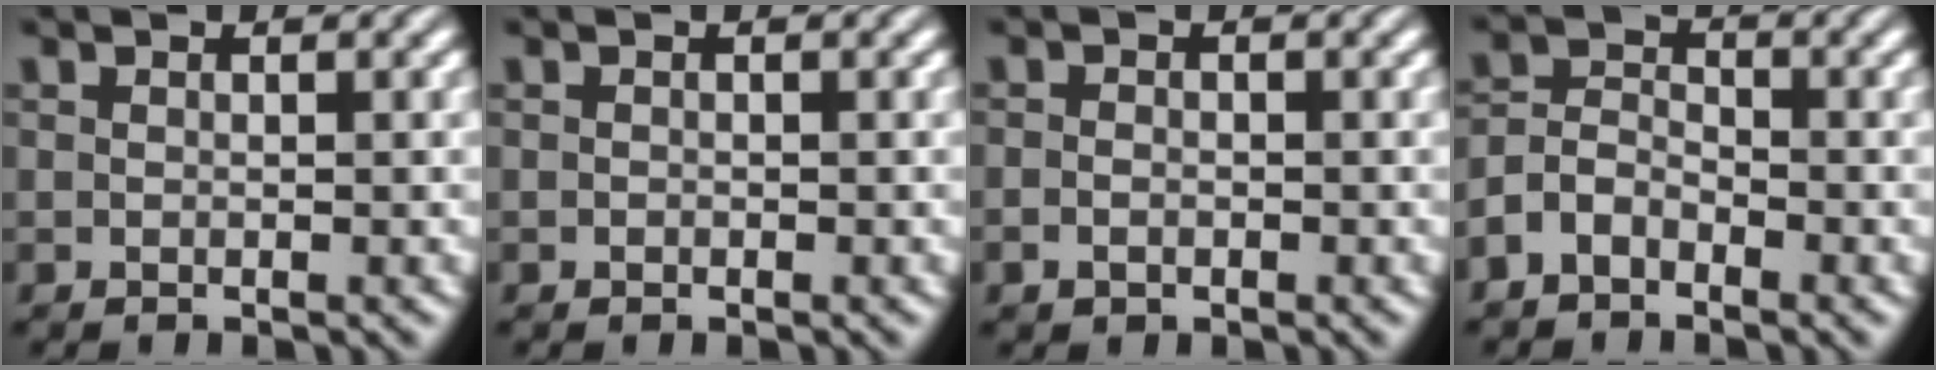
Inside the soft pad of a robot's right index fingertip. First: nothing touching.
{"total": 0.7, "force": [-0.3, -0.6, -0.2], "torque": [0.005, -0.007, 0.000]}
{"total": 0.9, "force": [-0.8, 0.0, 0.2], "torque": [0.000, -0.009, -0.009]}
{"total": 3.7, "force": [-1.7, 2.9, 1.5], "torque": [-0.026, -0.015, -0.029]}